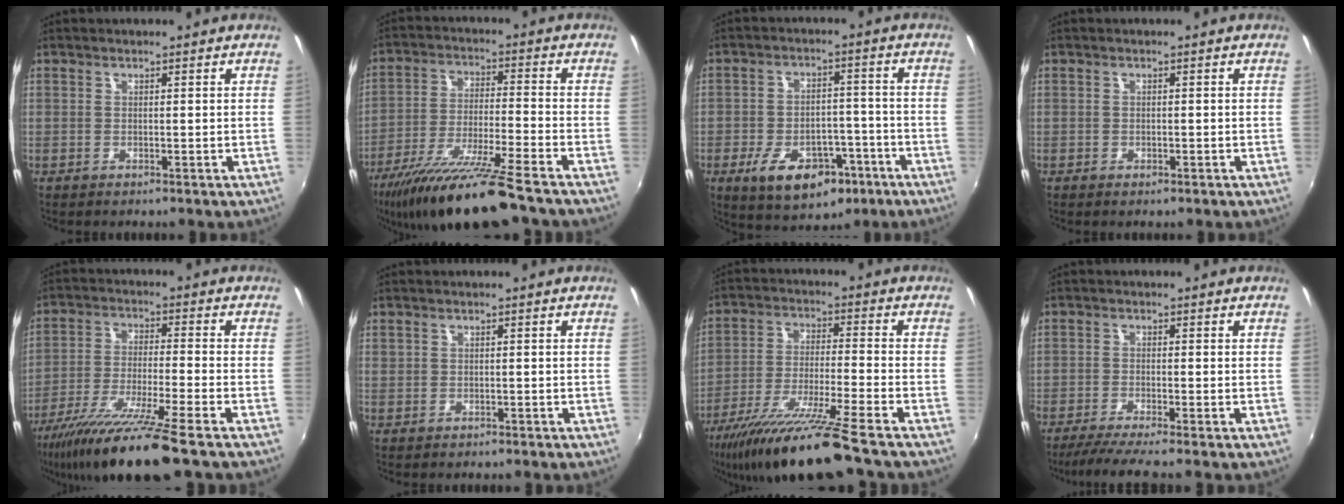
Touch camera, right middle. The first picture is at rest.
{"total": 16.4, "force": [-13.3, -0.1, 9.6], "torque": [-0.194, -0.030, -0.232]}
{"total": 13.6, "force": [-7.3, 7.9, 8.4], "torque": [-0.162, 0.005, -0.095]}
{"total": 1.1, "force": [-0.6, 0.8, 0.4], "torque": [-0.008, -0.003, -0.009]}
{"total": 15.7, "force": [-12.1, -0.6, 9.9], "torque": [-0.203, -0.037, -0.214]}
{"total": 0.8, "force": [-0.1, 0.7, 0.2], "torque": [-0.003, 0.001, 0.001]}
{"total": 15.9, "force": [-12.9, -1.3, 9.1], "torque": [-0.186, -0.030, -0.228]}
{"total": 5.6, "force": [-4.7, -0.9, 2.8], "torque": [-0.072, -0.022, -0.084]}